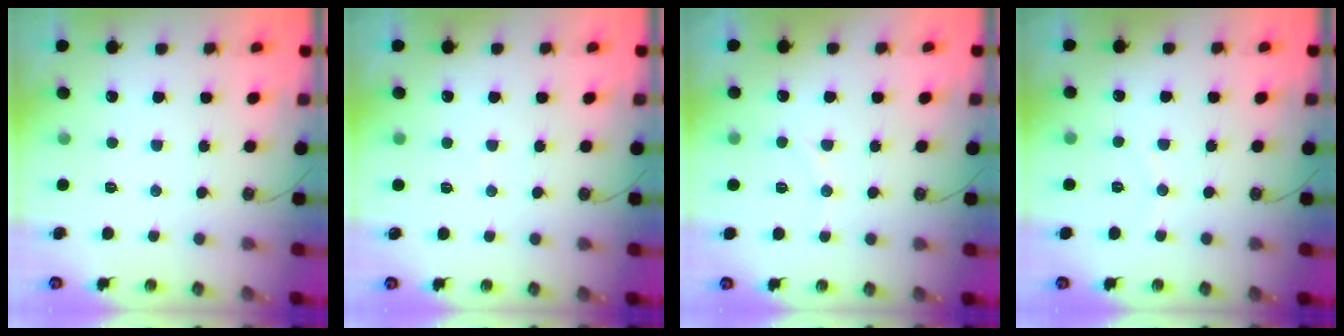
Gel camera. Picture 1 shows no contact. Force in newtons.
{"total": 3.5, "press": 3.5, "slide": 0.5}
{"total": 6.2, "press": 6.0, "slide": 1.6}
{"total": 4.0, "press": 4.0, "slide": 0.5}